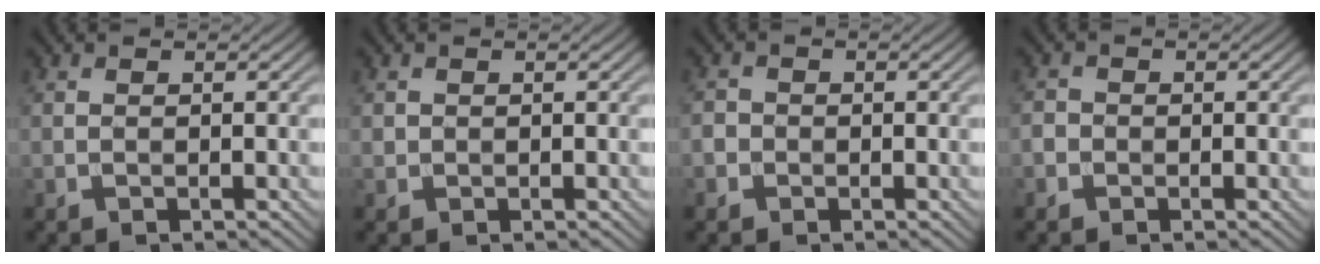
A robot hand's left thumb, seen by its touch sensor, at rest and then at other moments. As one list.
[{"total": 0.8, "force": [0.2, 0.8, 0.1], "torque": [-0.004, -0.004, 0.005]}, {"total": 1.8, "force": [-0.6, 1.7, 0.4], "torque": [-0.001, 0.000, -0.018]}, {"total": 1.5, "force": [-0.6, 1.3, 0.4], "torque": [-0.002, -0.001, -0.018]}]